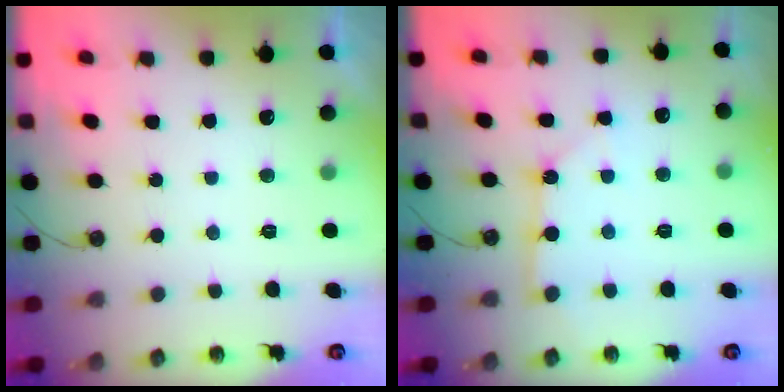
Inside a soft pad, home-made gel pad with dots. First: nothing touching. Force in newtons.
{"total": 2.2, "press": 2.2, "slide": 0.3}